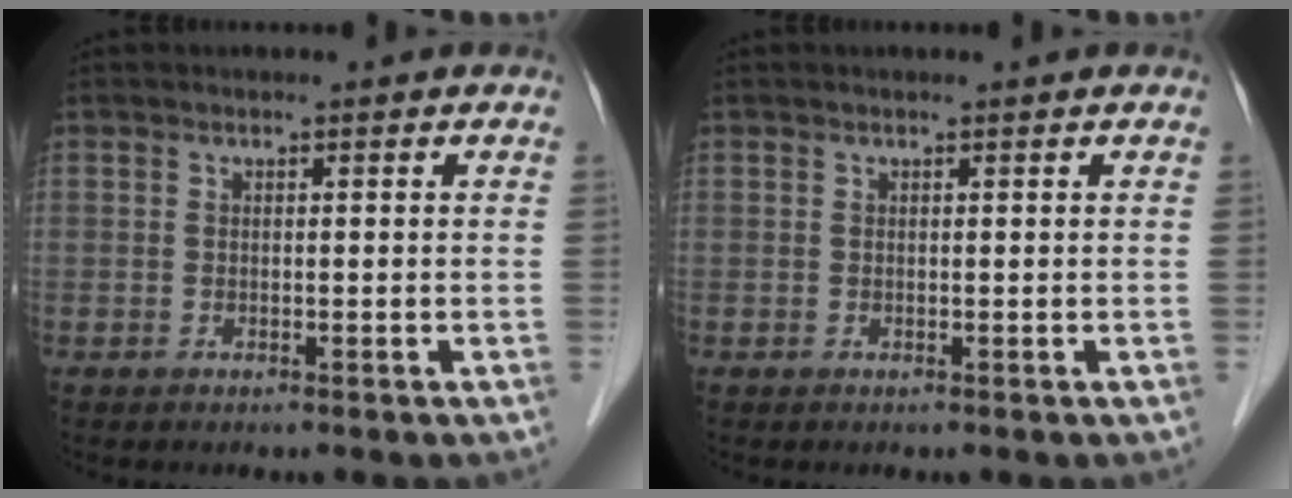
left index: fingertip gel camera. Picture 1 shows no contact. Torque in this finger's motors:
{"motor_torque": [0.14, 0.23, 0.00, -0.01]}